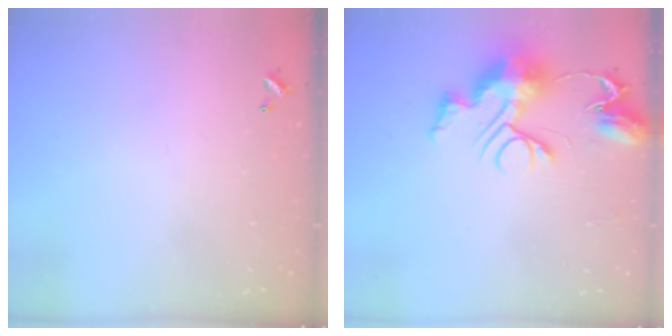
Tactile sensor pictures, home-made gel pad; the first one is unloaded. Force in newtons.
{"total": 12.5, "press": 12.4, "slide": 1.2}